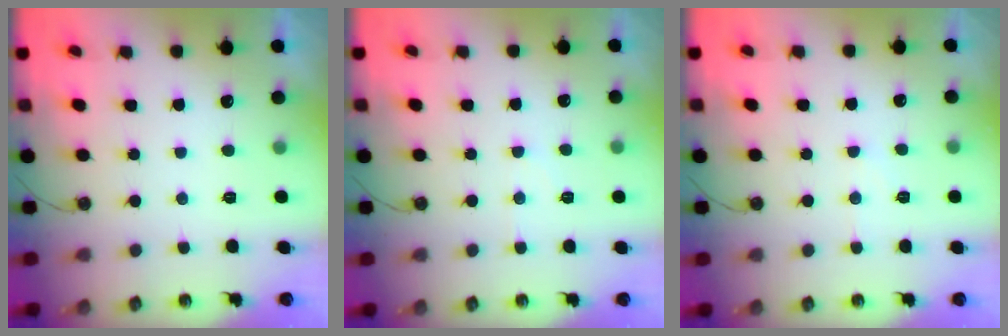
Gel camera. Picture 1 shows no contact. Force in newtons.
{"total": 4.1, "press": 4.0, "slide": 0.6}
{"total": 5.4, "press": 5.4, "slide": 0.8}